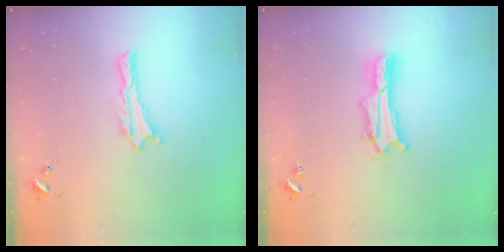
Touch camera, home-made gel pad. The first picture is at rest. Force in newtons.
{"total": 2.0, "press": 2.0, "slide": 0.3}